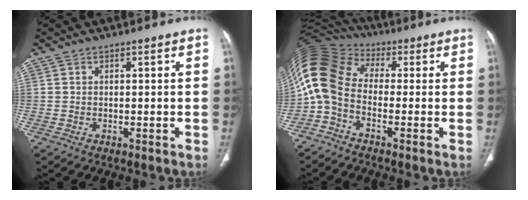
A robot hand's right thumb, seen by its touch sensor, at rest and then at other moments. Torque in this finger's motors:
{"motor_torque": [-0.15, 1.36, 1.61, -0.47, 0.23]}